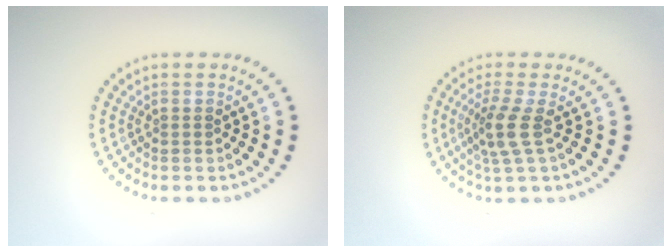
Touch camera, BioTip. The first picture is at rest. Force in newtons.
{"total": 2.7, "press": 2.1, "slide": 1.8}